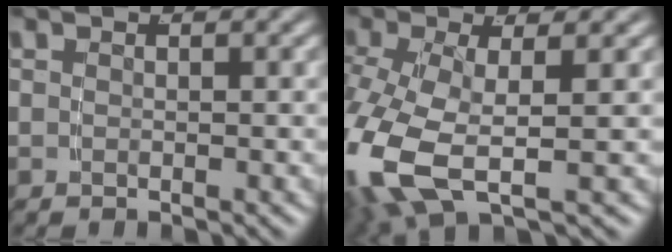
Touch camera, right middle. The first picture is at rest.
{"total": 7.5, "force": [-1.5, 4.4, 5.8], "torque": [-0.170, -0.040, -0.004]}